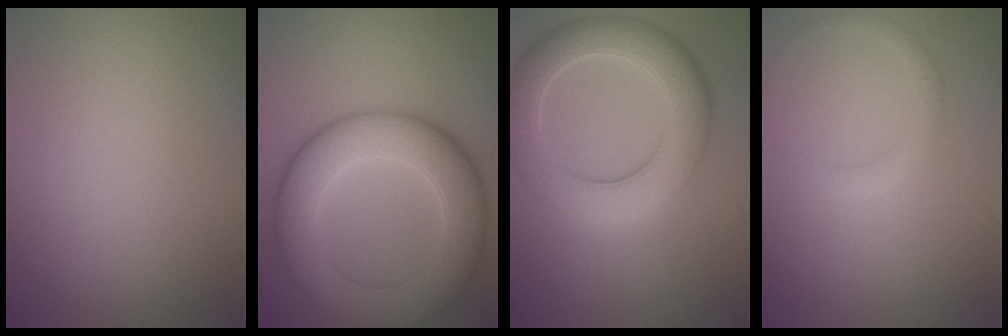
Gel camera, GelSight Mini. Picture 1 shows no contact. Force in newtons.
{"total": 9.9, "press": 9.9, "slide": 0.2}
{"total": 7.1, "press": 7.1, "slide": 0.3}
{"total": 1.4, "press": 1.4, "slide": 0.1}